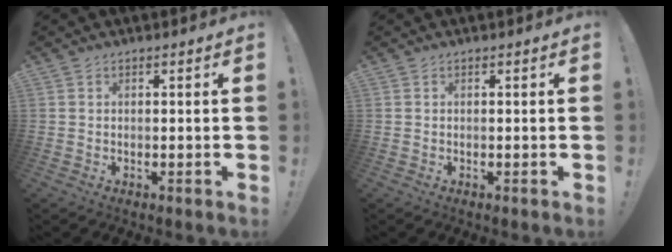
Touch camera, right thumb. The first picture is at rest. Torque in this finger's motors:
{"motor_torque": [0.00, 0.00, -0.10, 0.11, 0.01]}